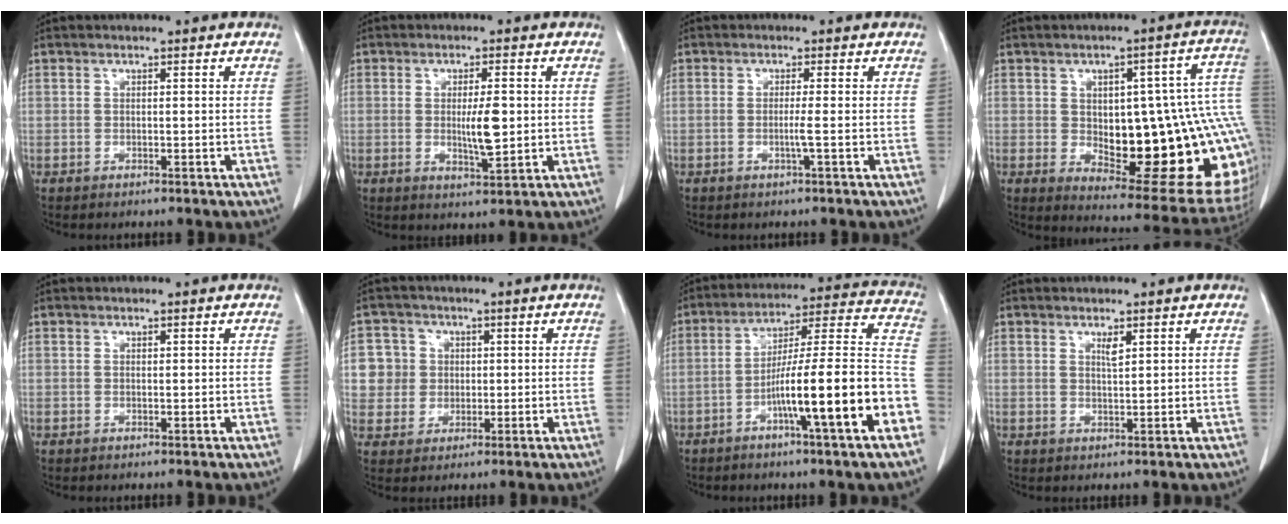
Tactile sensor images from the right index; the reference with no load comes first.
{"total": 5.2, "force": [0.0, 1.2, 5.0], "torque": [-0.082, -0.007, 0.003]}
{"total": 1.7, "force": [-0.4, -0.6, 1.5], "torque": [-0.027, -0.002, -0.011]}
{"total": 25.2, "force": [-1.7, 7.8, 24.0], "torque": [-0.239, 0.022, 0.003]}
{"total": 0.0}
{"total": 6.2, "force": [1.1, 6.1, 0.6], "torque": [-0.007, 0.016, 0.025]}
{"total": 18.8, "force": [-7.0, 0.0, 17.5], "torque": [-0.224, 0.018, -0.108]}
{"total": 1.4, "force": [0.8, 0.2, 1.1], "torque": [-0.022, -0.005, 0.016]}